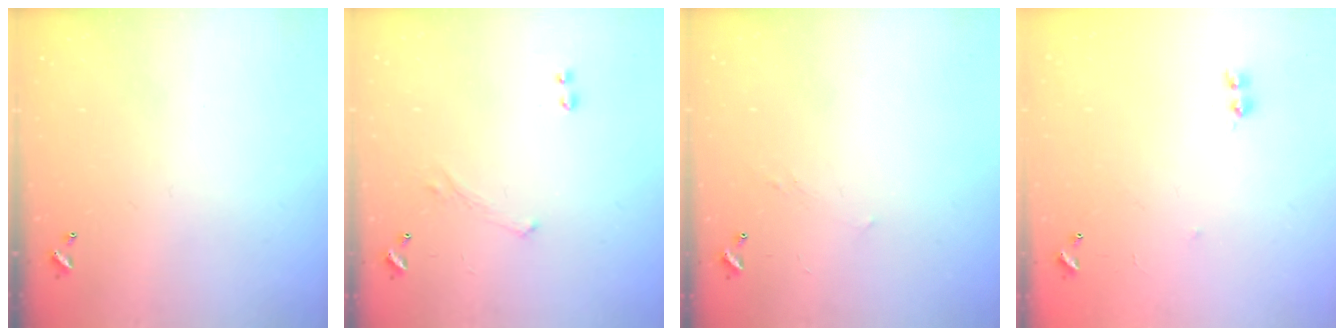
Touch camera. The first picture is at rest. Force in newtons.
{"total": 1.6, "press": 1.5, "slide": 0.6}
{"total": 2.9, "press": 2.8, "slide": 0.4}
{"total": 6.4, "press": 6.3, "slide": 0.6}